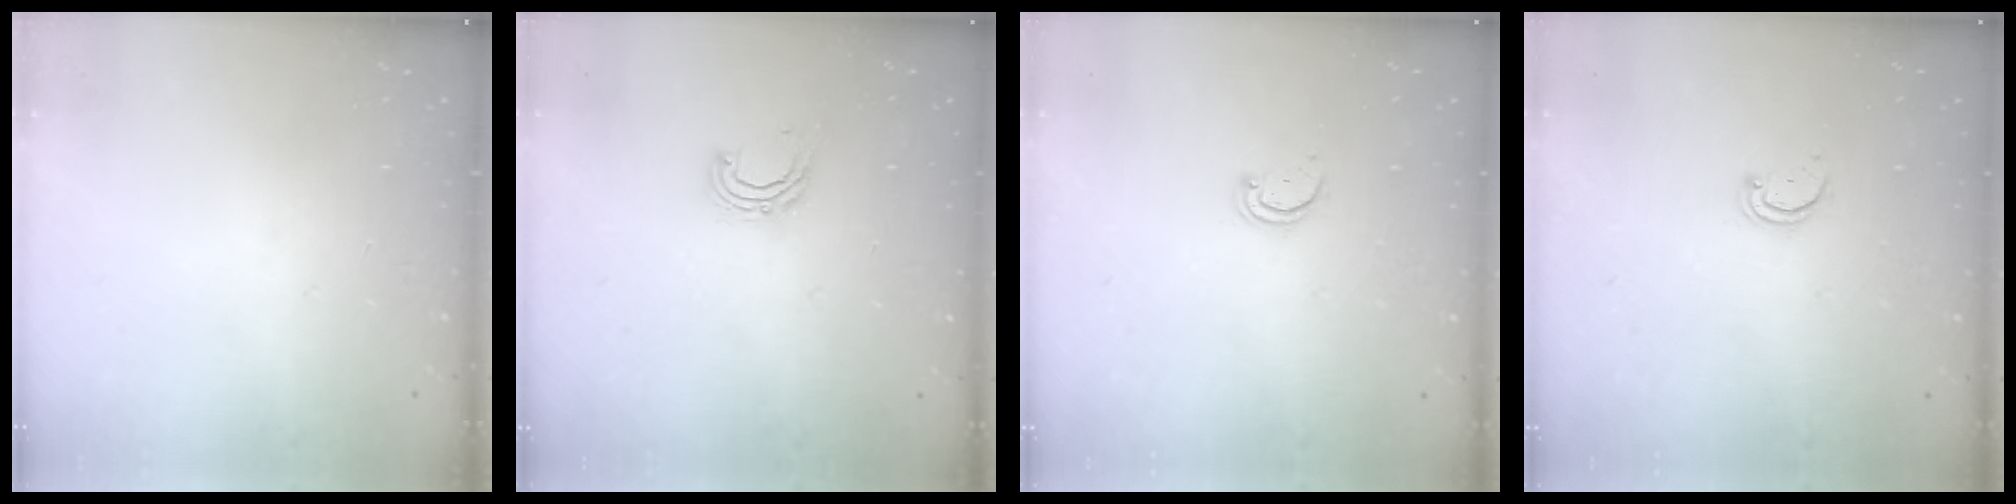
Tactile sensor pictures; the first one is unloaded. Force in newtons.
{"total": 5.6, "press": 5.6, "slide": 1.0}
{"total": 1.9, "press": 1.9, "slide": 0.2}
{"total": 1.9, "press": 1.9, "slide": 0.2}